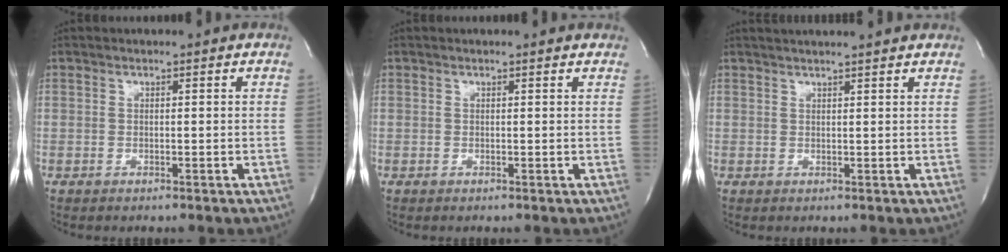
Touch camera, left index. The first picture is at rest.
{"total": 1.4, "force": [1.3, 0.2, 0.2], "torque": [-0.014, 0.001, 0.008]}
{"total": 7.8, "force": [7.1, -0.1, 3.3], "torque": [-0.051, 0.027, 0.084]}